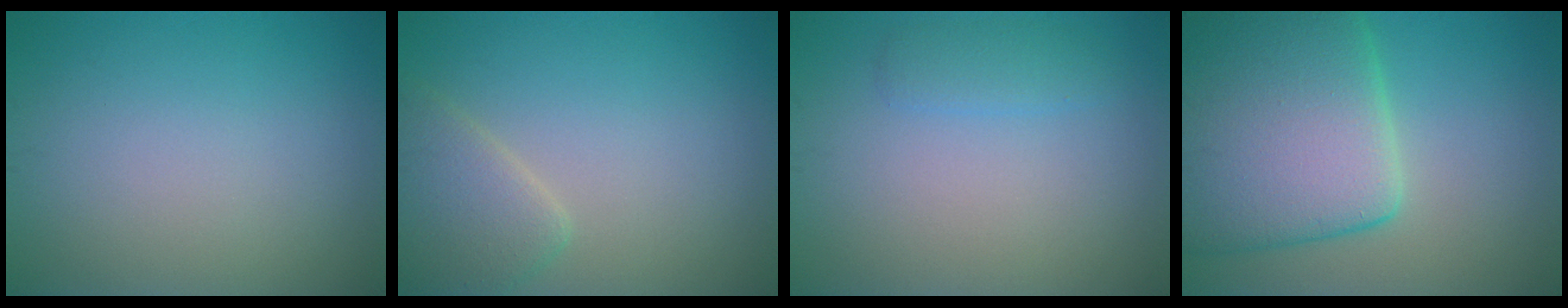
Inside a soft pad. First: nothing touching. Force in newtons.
{"total": 3.4, "press": 3.4, "slide": 0.2}
{"total": 1.5, "press": 1.5, "slide": 0.1}
{"total": 12.9, "press": 12.9, "slide": 0.7}